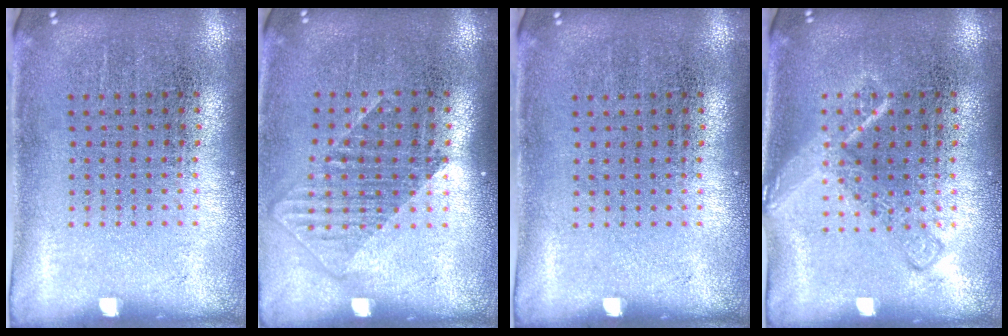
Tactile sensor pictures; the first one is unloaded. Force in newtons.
{"total": 1.3, "press": 0.9, "slide": 0.9}
{"total": 0.0}
{"total": 2.2, "press": 2.2, "slide": 0.3}